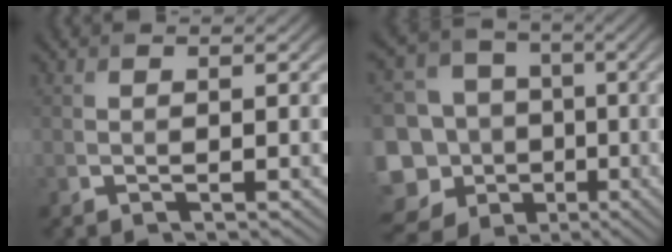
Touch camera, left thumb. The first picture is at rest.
{"total": 18.2, "force": [-8.2, 15.1, 5.9], "torque": [-0.183, -0.014, -0.140]}